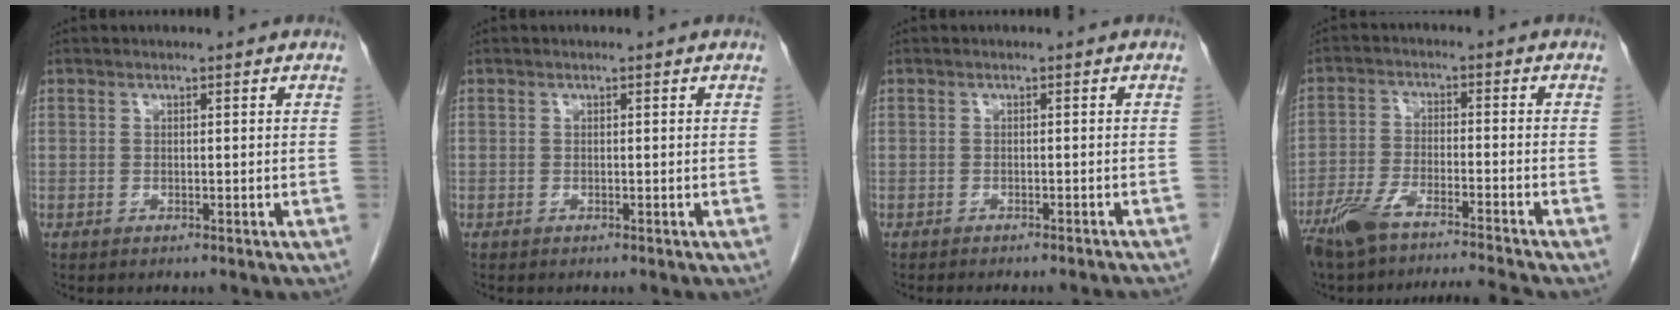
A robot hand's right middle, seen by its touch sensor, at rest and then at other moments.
{"total": 0.0}
{"total": 9.4, "force": [-8.7, 0.7, 3.3], "torque": [-0.026, -0.015, -0.094]}
{"total": 11.1, "force": [-9.6, -0.4, 5.5], "torque": [-0.099, -0.008, -0.165]}